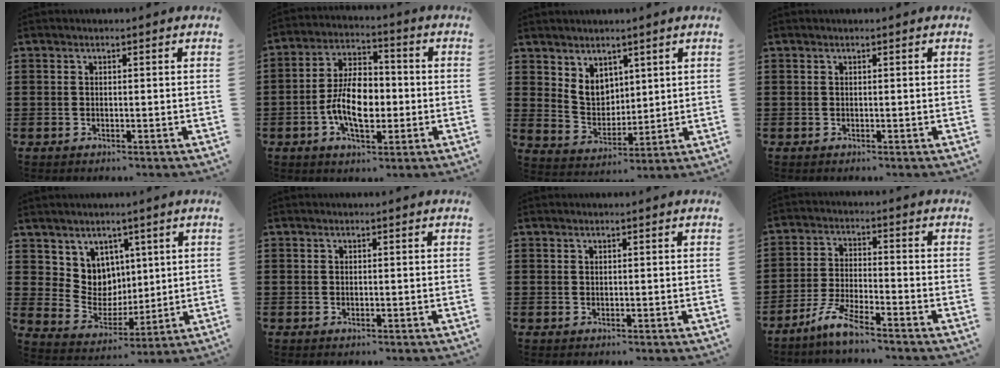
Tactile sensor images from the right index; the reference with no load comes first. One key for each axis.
{"total": 8.8, "fx": -1.8, "fy": 4.9, "fz": 7.0, "tx": -0.144, "ty": 0.004, "tz": -0.040}
{"total": 5.6, "fx": 3.3, "fy": 4.1, "fz": 1.9, "tx": -0.056, "ty": 0.003, "tz": 0.063}
{"total": 0.0}
{"total": 7.1, "fx": 3.9, "fy": 6.0, "fz": 0.3, "tx": -0.042, "ty": -0.027, "tz": 0.077}
{"total": 0.0}
{"total": 0.0}
{"total": 5.8, "fx": -4.8, "fy": 0.2, "fz": 3.3, "tx": -0.088, "ty": -0.012, "tz": -0.097}